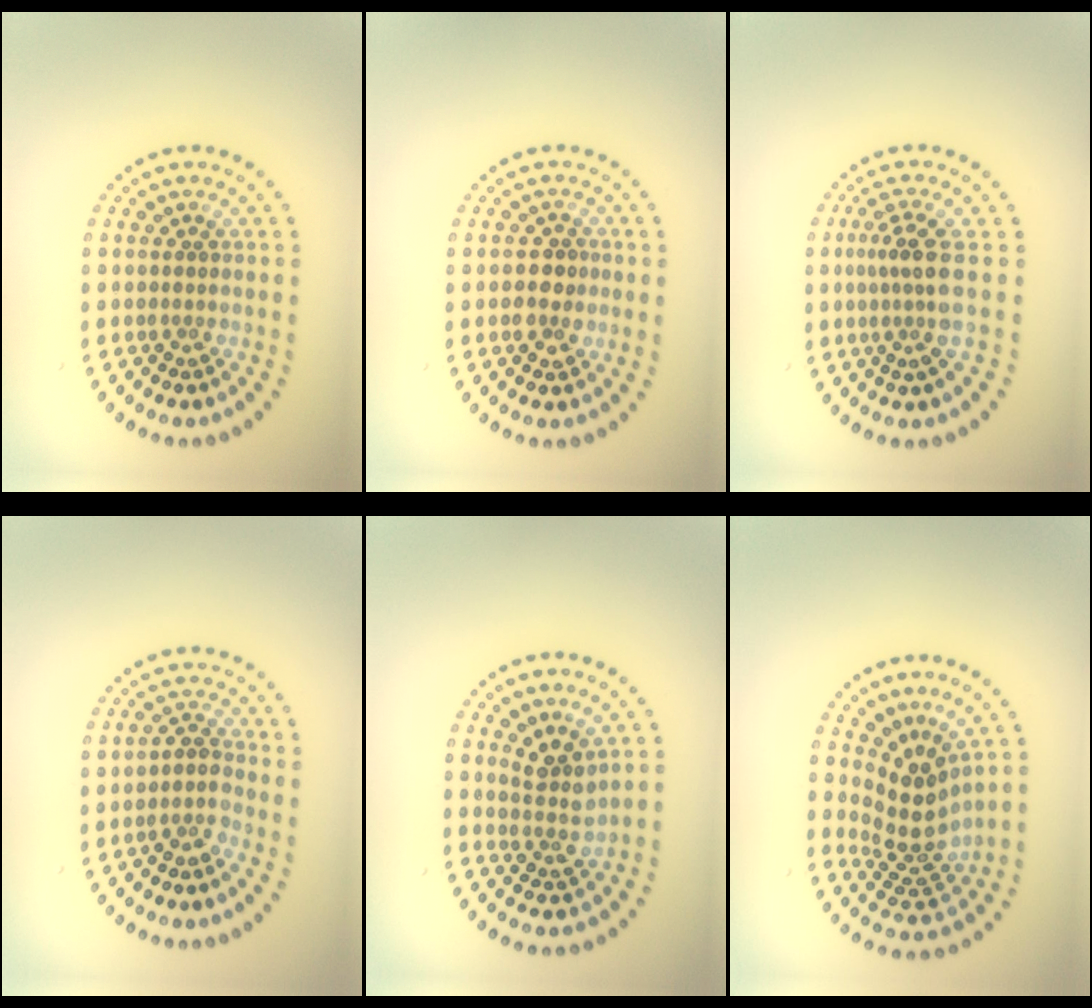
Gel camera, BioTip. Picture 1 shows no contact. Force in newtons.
{"total": 2.1, "press": 2.1, "slide": 0.5}
{"total": 2.9, "press": 2.1, "slide": 2.0}
{"total": 1.9, "press": 1.4, "slide": 1.2}
{"total": 2.6, "press": 2.0, "slide": 1.7}
{"total": 3.9, "press": 2.7, "slide": 2.8}